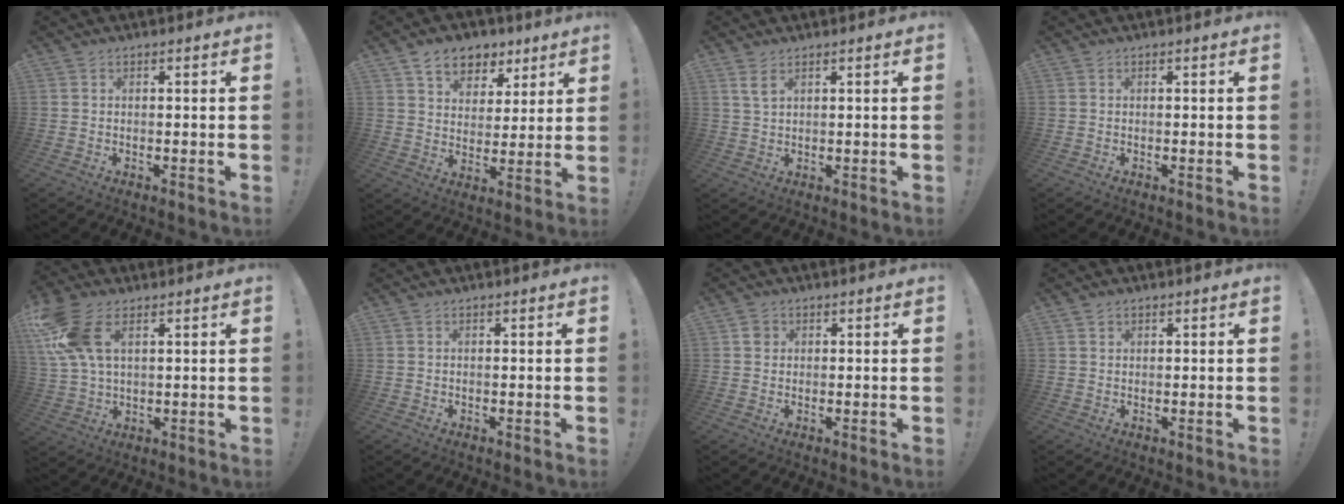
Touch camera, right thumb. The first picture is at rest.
{"total": 10.5, "force": [6.7, 7.1, 3.8], "torque": [-0.052, -0.041, 0.128]}
{"total": 3.4, "force": [2.0, 1.2, 2.5], "torque": [-0.037, -0.013, 0.034]}
{"total": 0.0}
{"total": 14.2, "force": [5.9, 8.0, 10.2], "torque": [-0.203, -0.014, 0.111]}
{"total": 0.0}
{"total": 2.3, "force": [0.7, 2.1, 0.6], "torque": [0.001, 0.000, 0.012]}
{"total": 1.1, "force": [0.8, 0.8, 0.2], "torque": [0.005, -0.003, 0.013]}